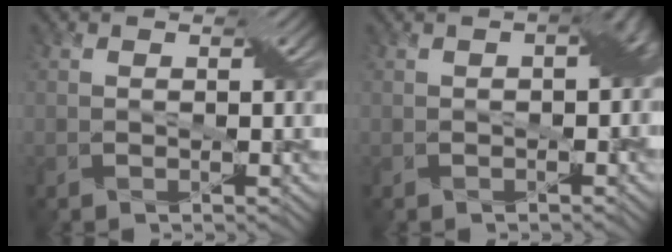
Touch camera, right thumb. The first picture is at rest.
{"total": 3.5, "force": [-0.1, 1.8, 2.9], "torque": [-0.034, 0.004, -0.003]}